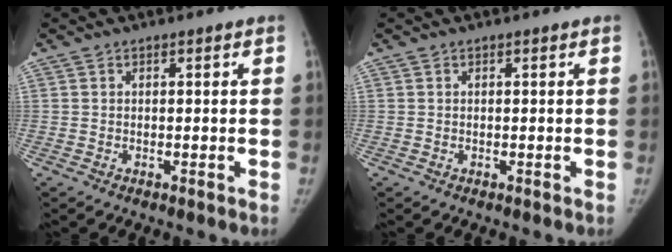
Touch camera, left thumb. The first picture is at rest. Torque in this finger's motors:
{"motor_torque": [0.00, 0.00, 0.17, -0.16, 0.00]}